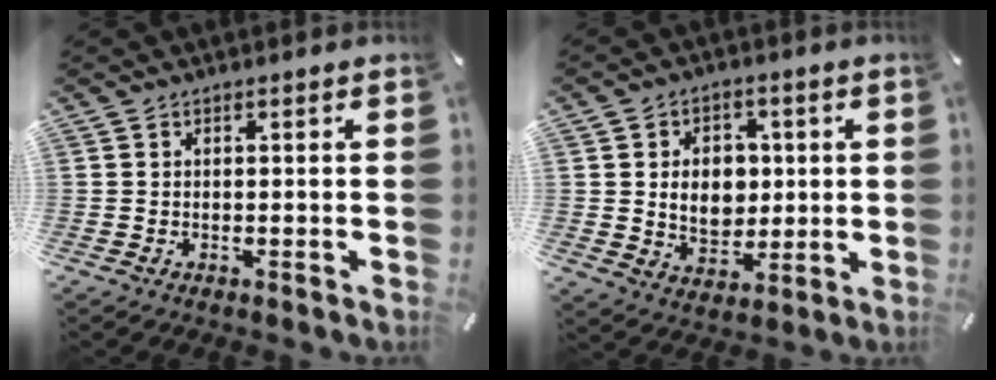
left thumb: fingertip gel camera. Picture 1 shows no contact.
{"total": 9.6, "force": [0.9, 7.8, 5.5], "torque": [-0.086, 0.004, 0.016]}